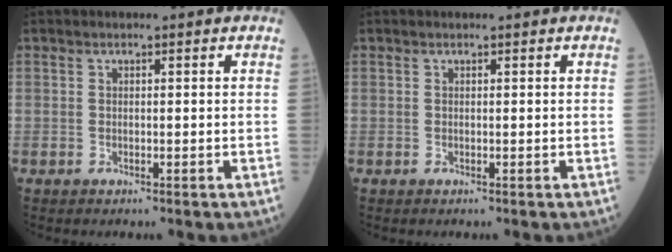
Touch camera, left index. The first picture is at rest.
{"total": 0.0}